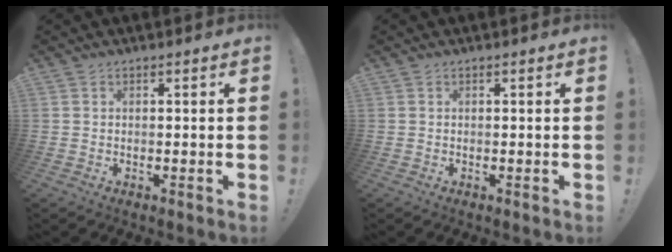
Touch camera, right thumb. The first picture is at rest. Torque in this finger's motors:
{"motor_torque": [-0.02, 0.02, 0.00, 0.00, 0.00]}